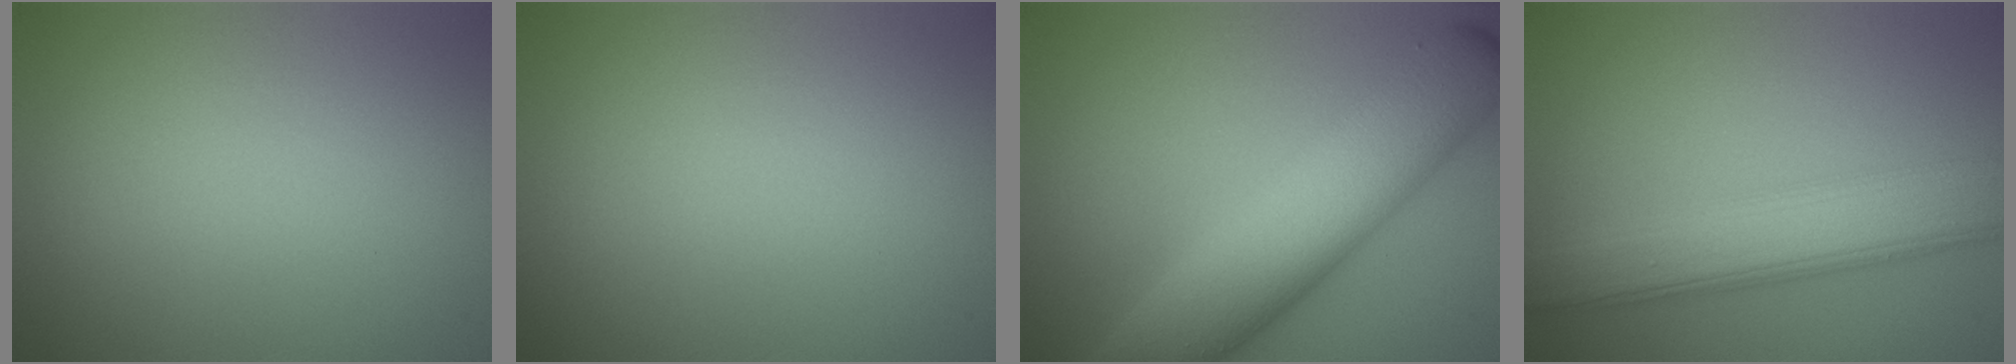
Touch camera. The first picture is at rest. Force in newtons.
{"total": 0.0}
{"total": 9.8, "press": 9.8, "slide": 0.2}
{"total": 6.4, "press": 6.4, "slide": 0.2}